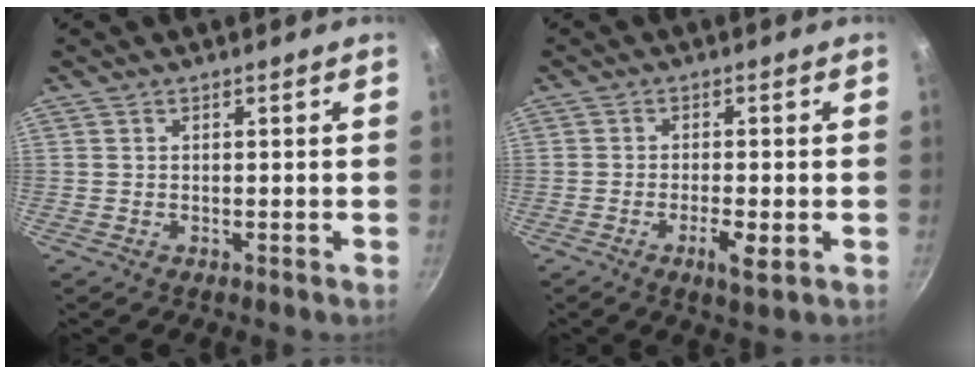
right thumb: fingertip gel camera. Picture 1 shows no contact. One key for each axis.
{"total": 4.1, "fx": -1.5, "fy": 1.1, "fz": 3.7, "tx": -0.069, "ty": 0.005, "tz": -0.024}